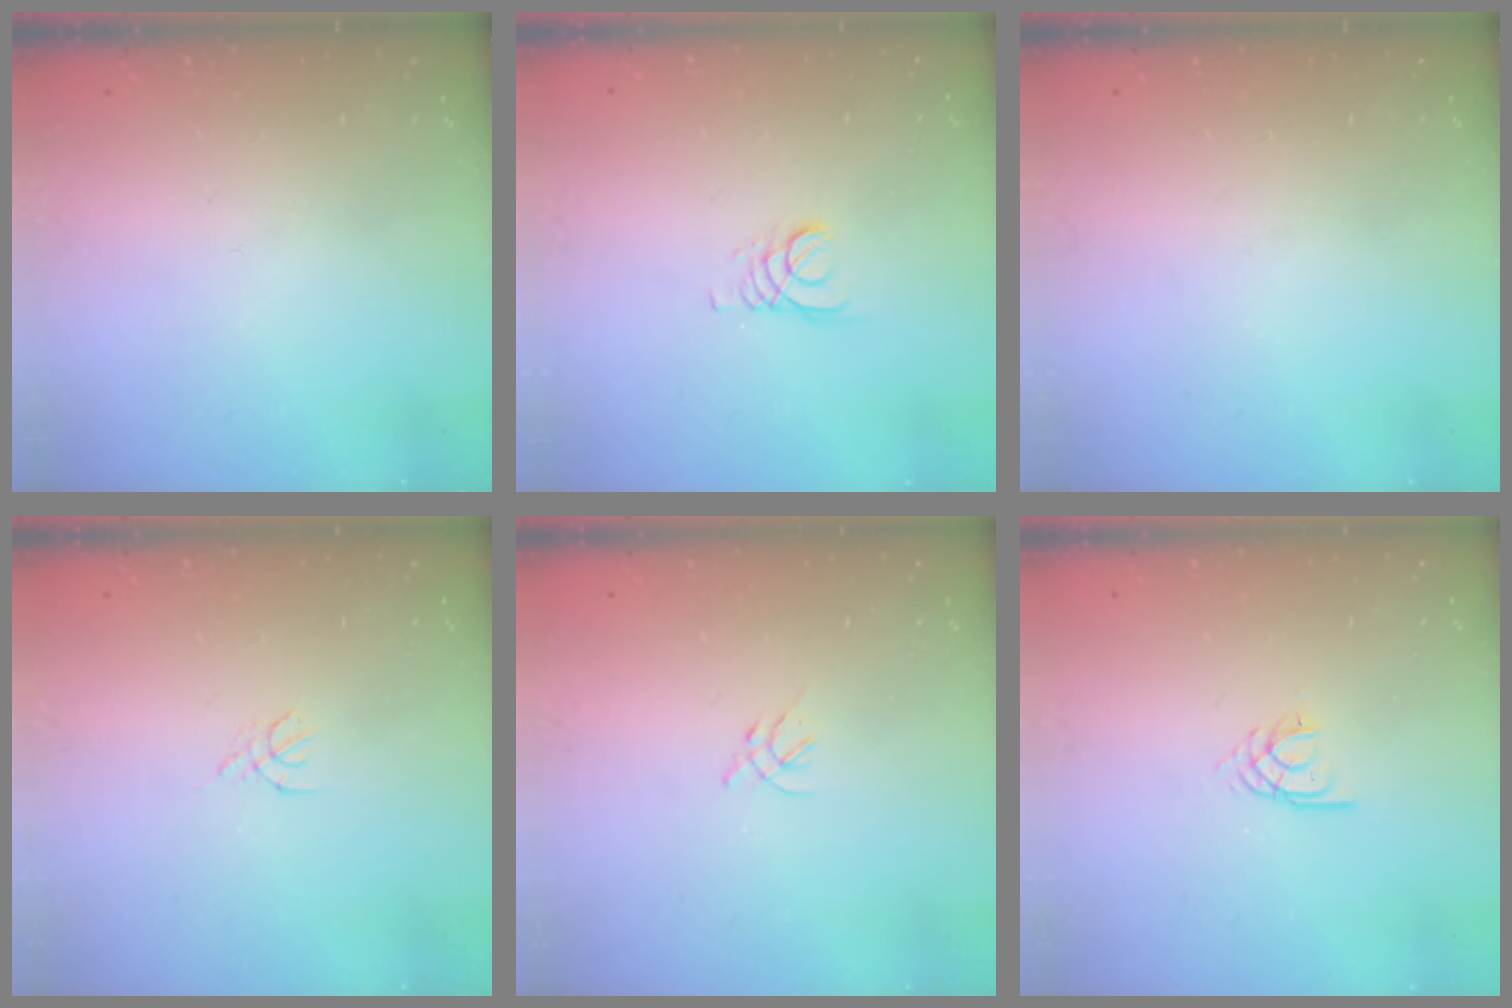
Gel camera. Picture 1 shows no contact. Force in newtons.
{"total": 2.4, "press": 2.4, "slide": 0.2}
{"total": 0.0}
{"total": 1.8, "press": 1.7, "slide": 0.5}
{"total": 2.3, "press": 2.2, "slide": 0.6}
{"total": 2.3, "press": 2.3, "slide": 0.2}